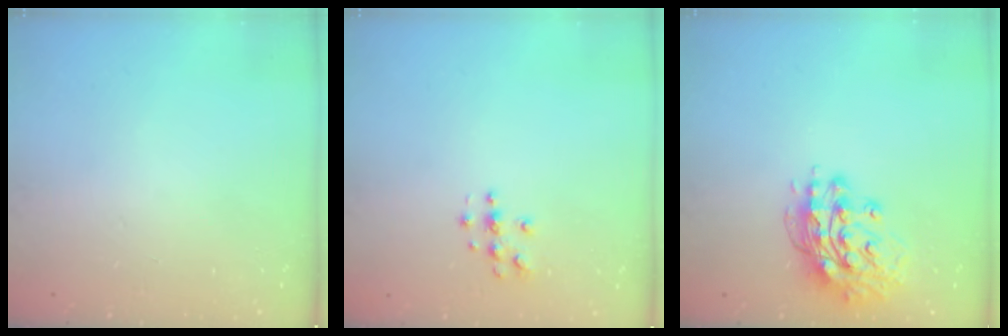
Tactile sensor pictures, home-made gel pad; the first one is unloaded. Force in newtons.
{"total": 4.0, "press": 4.0, "slide": 0.5}
{"total": 13.5, "press": 13.4, "slide": 1.3}